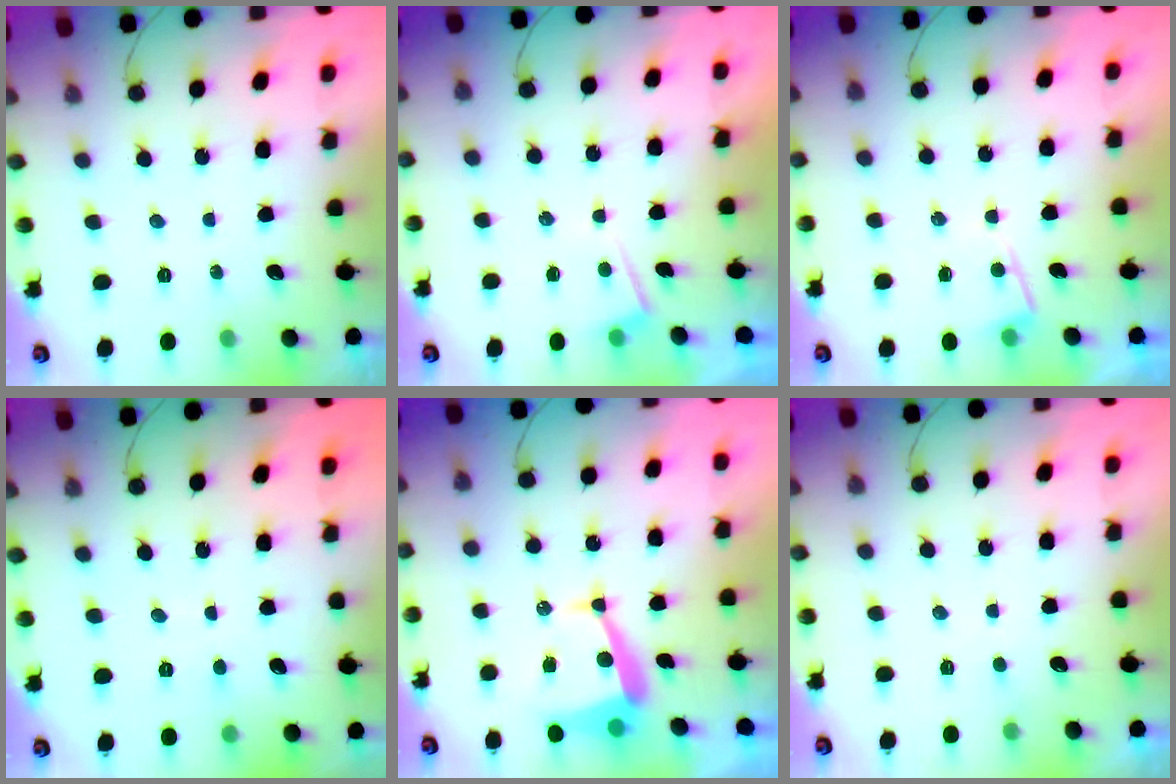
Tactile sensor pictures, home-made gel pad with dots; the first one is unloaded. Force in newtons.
{"total": 2.0, "press": 2.0, "slide": 0.3}
{"total": 3.6, "press": 3.6, "slide": 0.4}
{"total": 2.6, "press": 2.6, "slide": 0.2}
{"total": 6.5, "press": 6.5, "slide": 0.6}
{"total": 2.0, "press": 2.0, "slide": 0.1}